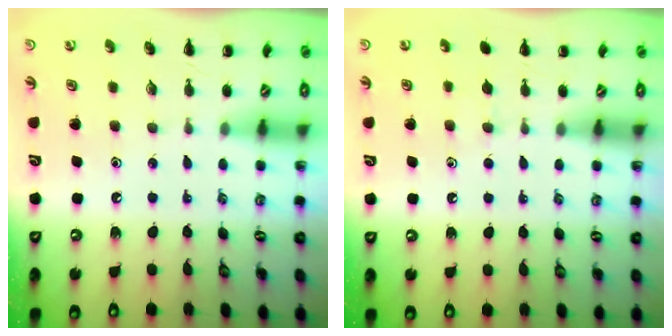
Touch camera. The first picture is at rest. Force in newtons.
{"total": 3.3, "press": 3.0, "slide": 1.3}